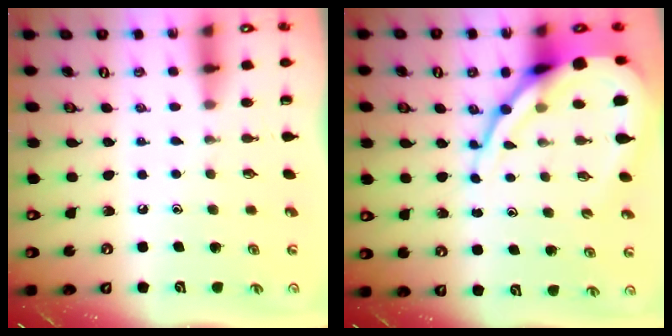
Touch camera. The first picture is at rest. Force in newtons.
{"total": 15.2, "press": 15.1, "slide": 1.5}